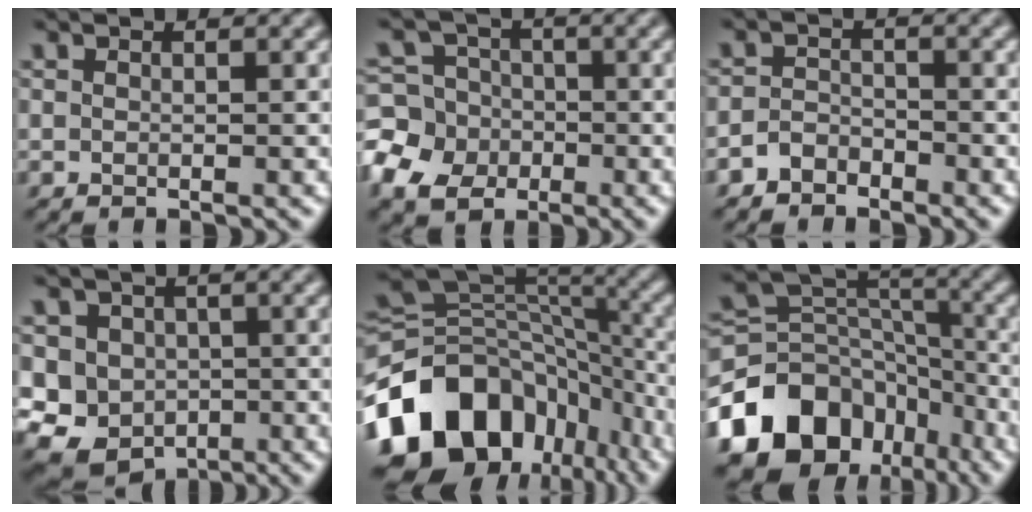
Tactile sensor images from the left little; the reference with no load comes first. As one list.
[{"total": 8.5, "force": [-3.2, 7.4, 2.8], "torque": [-0.070, -0.010, -0.087]}, {"total": 1.9, "force": [-1.6, 1.0, 0.3], "torque": [-0.002, 0.011, -0.034]}, {"total": 7.5, "force": [-1.2, 6.8, 2.8], "torque": [-0.044, 0.007, -0.046]}, {"total": 15.0, "force": [-7.3, 10.5, 7.9], "torque": [-0.168, 0.010, -0.131]}, {"total": 12.1, "force": [-6.7, 8.7, 5.2], "torque": [-0.106, 0.013, -0.123]}]